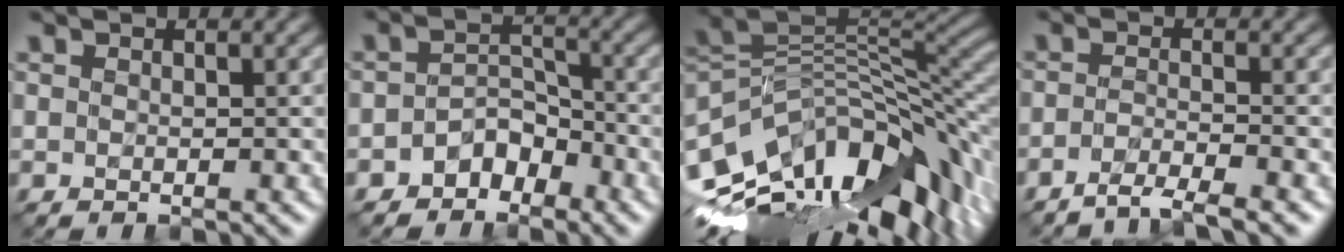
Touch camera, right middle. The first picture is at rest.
{"total": 2.8, "force": [-2.2, 1.6, 0.8], "torque": [-0.010, 0.010, -0.040]}
{"total": 14.3, "force": [-4.8, 7.2, 11.4], "torque": [-0.204, 0.014, -0.086]}
{"total": 2.9, "force": [-2.4, 0.2, 1.6], "torque": [-0.025, -0.004, -0.058]}